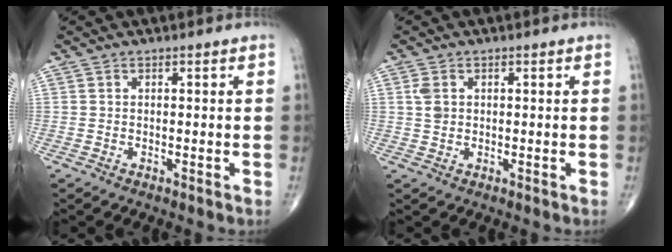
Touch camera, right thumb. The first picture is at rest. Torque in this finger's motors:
{"motor_torque": [0.07, 1.02, 0.26, 0.01, 0.06]}